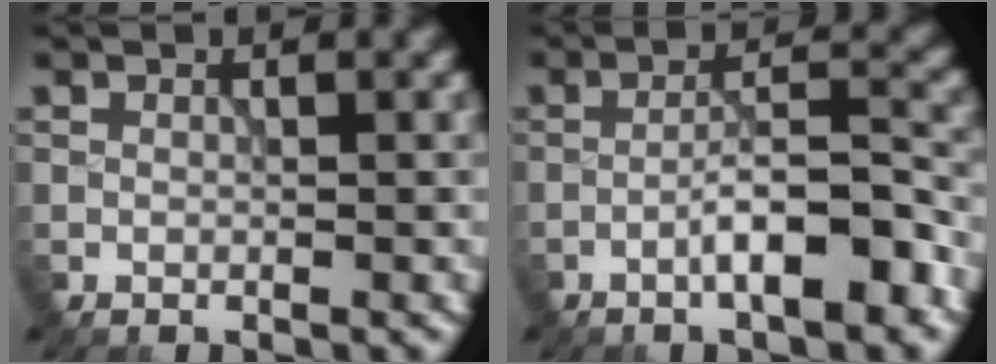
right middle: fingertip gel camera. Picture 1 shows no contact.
{"total": 5.5, "force": [-2.6, 1.1, 4.7], "torque": [-0.073, 0.016, -0.045]}